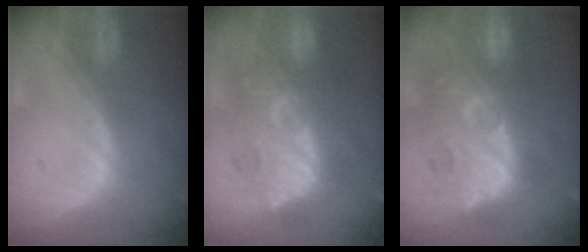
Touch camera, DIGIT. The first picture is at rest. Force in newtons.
{"total": 10.6, "press": 10.5, "slide": 1.1}
{"total": 12.6, "press": 12.1, "slide": 3.6}